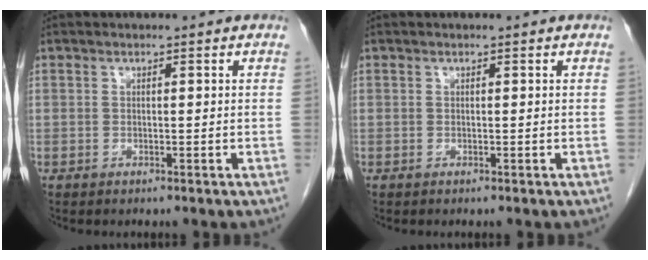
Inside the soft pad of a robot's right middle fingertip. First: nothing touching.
{"total": 0.0}